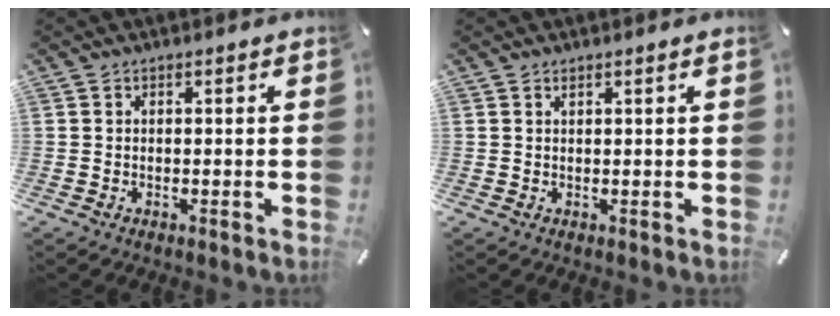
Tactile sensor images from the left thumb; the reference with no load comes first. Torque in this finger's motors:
{"motor_torque": [-0.10, -0.27, 0.32, -0.13, 0.01]}